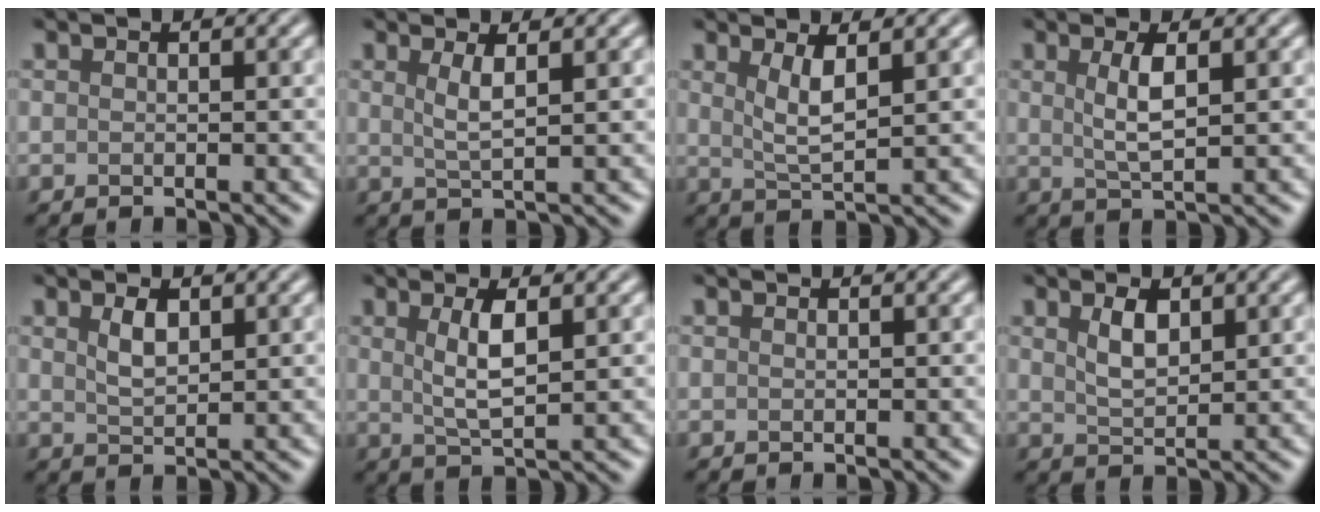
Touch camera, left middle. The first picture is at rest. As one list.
[{"total": 2.4, "force": [0.9, 0.6, 2.2], "torque": [-0.038, -0.003, 0.017]}, {"total": 3.0, "force": [1.2, 0.8, 2.6], "torque": [-0.050, -0.007, 0.025]}, {"total": 2.9, "force": [0.8, 0.8, 2.7], "torque": [-0.054, -0.002, 0.018]}, {"total": 2.1, "force": [1.0, 1.0, 1.6], "torque": [-0.035, -0.001, 0.022]}, {"total": 3.4, "force": [1.0, 1.0, 3.1], "torque": [-0.061, -0.003, 0.020]}, {"total": 0.0}, {"total": 2.7, "force": [1.2, 1.3, 2.0], "torque": [-0.044, -0.001, 0.026]}]